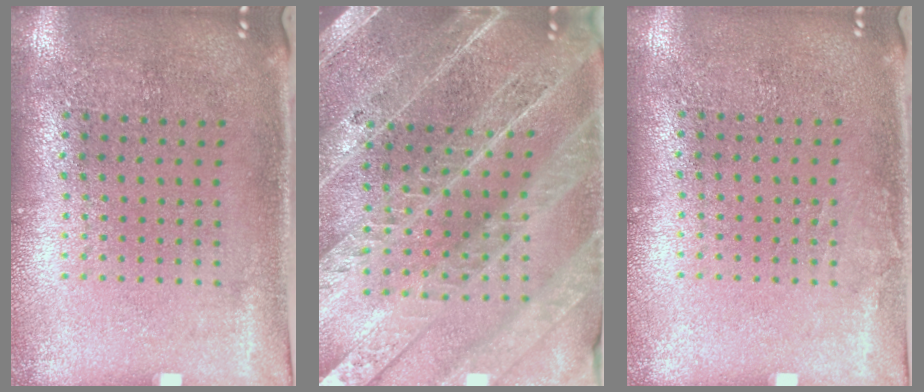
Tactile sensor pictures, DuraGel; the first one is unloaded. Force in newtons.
{"total": 4.4, "press": 3.9, "slide": 2.1}
{"total": 0.5, "press": 0.5, "slide": 0.1}